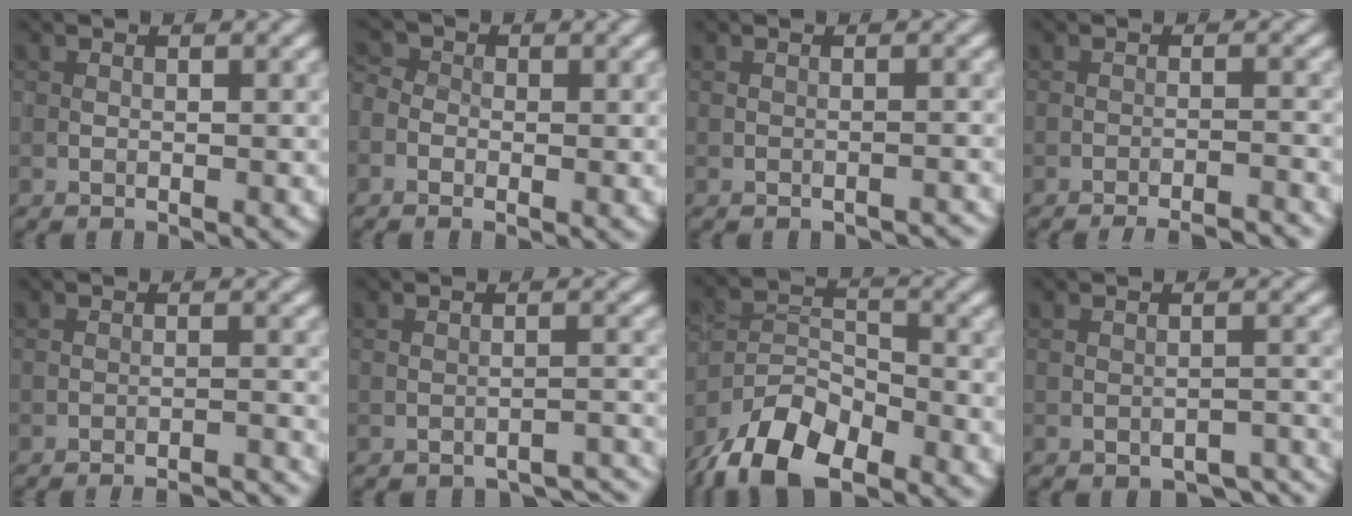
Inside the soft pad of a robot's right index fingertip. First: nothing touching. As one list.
[{"total": 1.7, "force": [-0.5, 1.4, 0.8], "torque": [-0.006, 0.007, -0.020]}, {"total": 1.3, "force": [-1.3, 0.2, 0.1], "torque": [0.005, 0.005, -0.018]}, {"total": 6.6, "force": [-6.2, 1.2, 1.9], "torque": [-0.010, 0.021, -0.077]}, {"total": 4.2, "force": [-4.0, 0.7, 1.1], "torque": [-0.007, 0.017, -0.050]}, {"total": 2.8, "force": [-2.6, 0.8, 0.7], "torque": [-0.006, 0.007, -0.032]}, {"total": 8.6, "force": [-6.0, 4.0, 4.6], "torque": [-0.086, -0.001, -0.121]}, {"total": 3.1, "force": [-2.3, 1.5, 1.5], "torque": [-0.019, -0.001, -0.024]}]